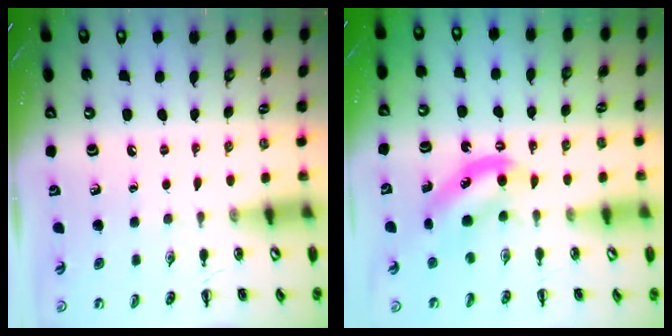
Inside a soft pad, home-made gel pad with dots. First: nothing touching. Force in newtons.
{"total": 6.4, "press": 6.3, "slide": 0.8}